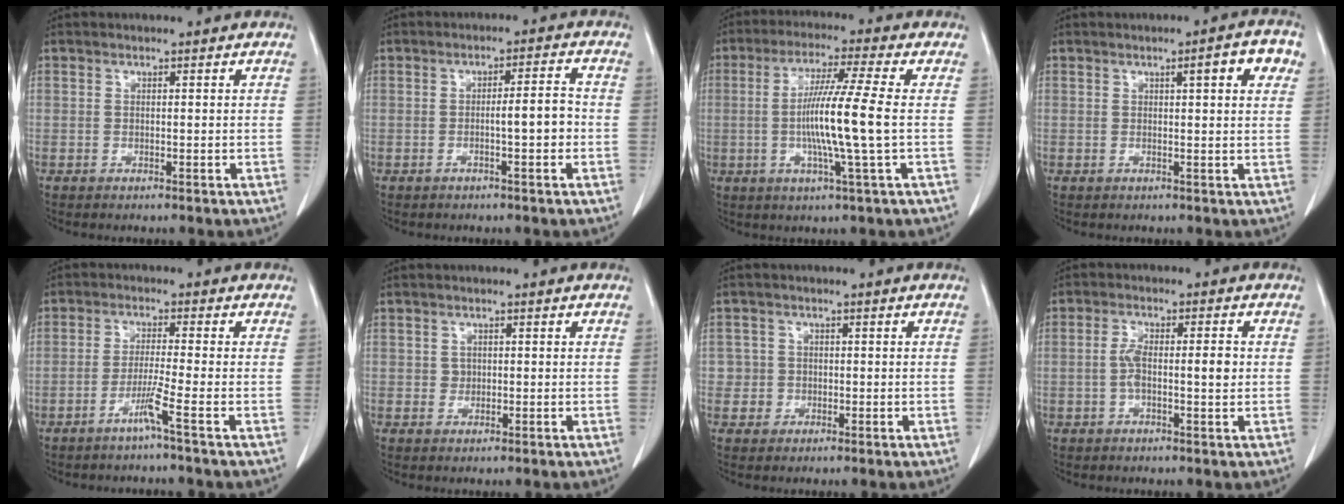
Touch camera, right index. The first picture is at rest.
{"total": 4.2, "force": [-1.1, 0.2, 4.0], "torque": [-0.054, 0.008, -0.019]}
{"total": 10.7, "force": [-0.7, -1.6, 10.6], "torque": [-0.199, -0.009, -0.017]}
{"total": 5.0, "force": [1.9, 0.3, 4.7], "torque": [-0.055, 0.006, 0.019]}
{"total": 3.7, "force": [-2.2, -1.3, 2.7], "torque": [-0.055, -0.006, -0.050]}
{"total": 1.2, "force": [0.1, 1.1, 0.4], "torque": [-0.005, 0.002, 0.004]}
{"total": 2.4, "force": [-0.3, 2.3, -0.4], "torque": [0.024, 0.010, -0.011]}
{"total": 5.2, "force": [-0.3, 1.4, 5.0], "torque": [-0.094, 0.014, -0.005]}